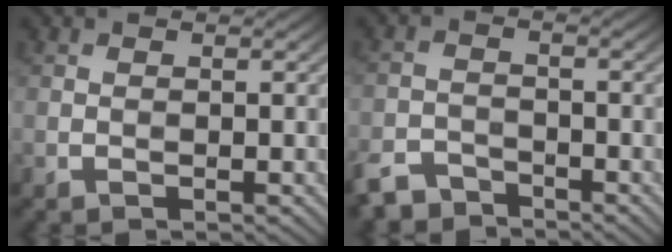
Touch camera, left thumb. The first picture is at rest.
{"total": 4.7, "force": [-4.1, 2.0, 1.4], "torque": [-0.025, -0.007, -0.087]}